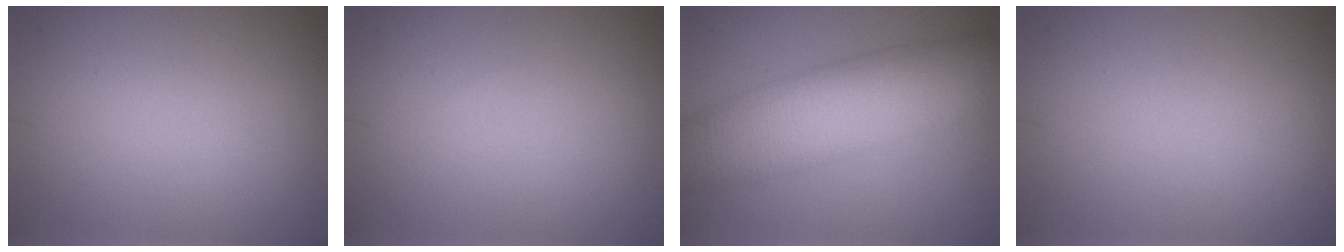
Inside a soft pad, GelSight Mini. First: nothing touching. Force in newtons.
{"total": 0.0}
{"total": 8.7, "press": 8.7, "slide": 0.2}
{"total": 0.0}